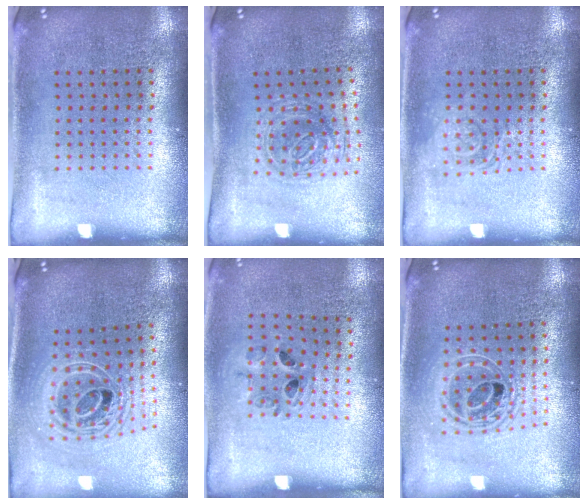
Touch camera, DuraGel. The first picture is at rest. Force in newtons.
{"total": 1.1, "press": 1.0, "slide": 0.3}
{"total": 1.9, "press": 1.9, "slide": 0.3}
{"total": 2.4, "press": 1.8, "slide": 1.6}
{"total": 0.9, "press": 0.9, "slide": 0.3}
{"total": 1.8, "press": 1.5, "slide": 0.9}